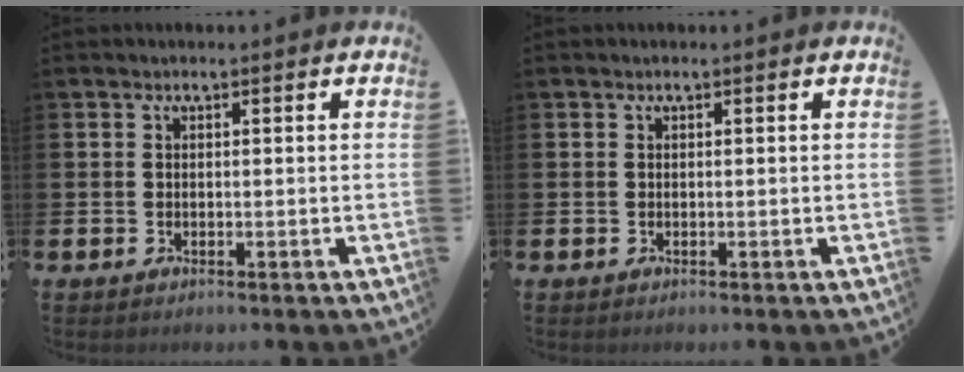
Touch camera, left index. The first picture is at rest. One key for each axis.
{"total": 0.0}